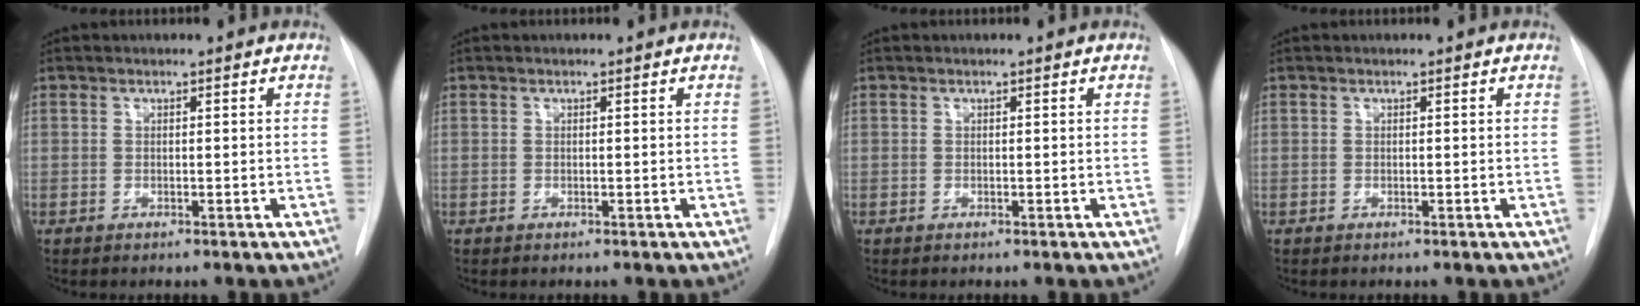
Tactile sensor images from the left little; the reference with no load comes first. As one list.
[{"total": 0.0}, {"total": 0.0}, {"total": 0.0}]